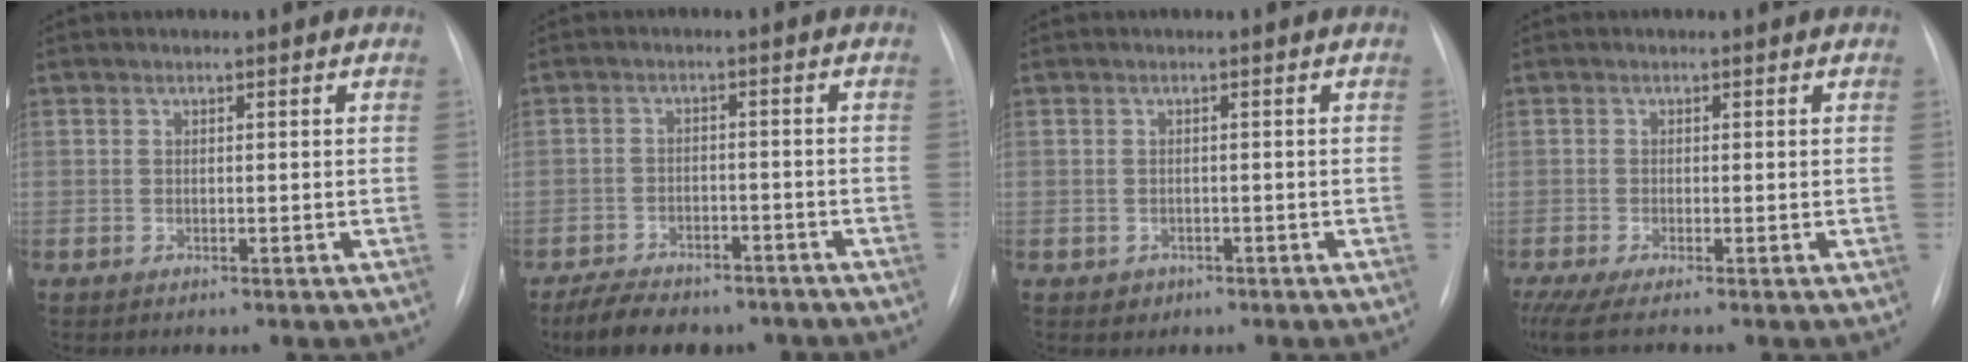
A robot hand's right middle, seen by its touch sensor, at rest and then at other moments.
{"total": 11.0, "force": [-8.8, 4.6, 4.6], "torque": [-0.072, 0.001, -0.128]}
{"total": 1.5, "force": [-0.8, 1.3, 0.1], "torque": [-0.001, 0.005, -0.007]}
{"total": 4.3, "force": [-3.4, -0.1, 2.7], "torque": [-0.049, -0.010, -0.060]}